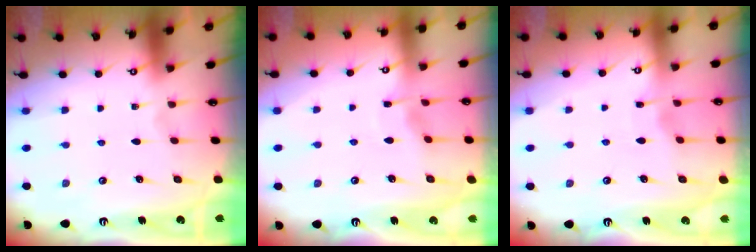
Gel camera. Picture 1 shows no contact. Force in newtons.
{"total": 3.3, "press": 3.3, "slide": 0.4}
{"total": 2.8, "press": 2.8, "slide": 0.4}